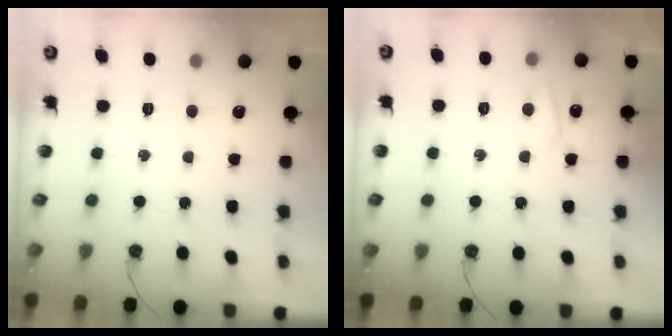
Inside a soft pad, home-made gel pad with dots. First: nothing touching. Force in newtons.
{"total": 3.7, "press": 3.6, "slide": 0.6}